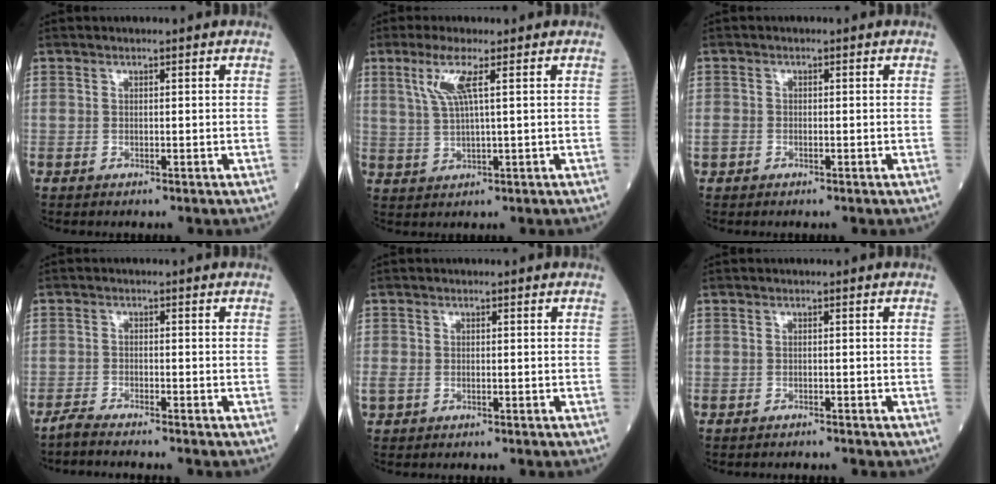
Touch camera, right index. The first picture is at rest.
{"total": 5.1, "force": [1.9, -0.1, 4.7], "torque": [-0.103, 0.006, 0.044]}
{"total": 1.3, "force": [-0.6, 0.9, 0.6], "torque": [-0.017, 0.001, -0.010]}
{"total": 3.8, "force": [-3.5, -0.6, 1.4], "torque": [-0.024, -0.010, -0.059]}
{"total": 2.0, "force": [-0.7, 1.4, 1.3], "torque": [-0.043, 0.002, -0.009]}
{"total": 1.1, "force": [-1.1, 0.1, 0.0], "torque": [-0.002, -0.004, -0.013]}